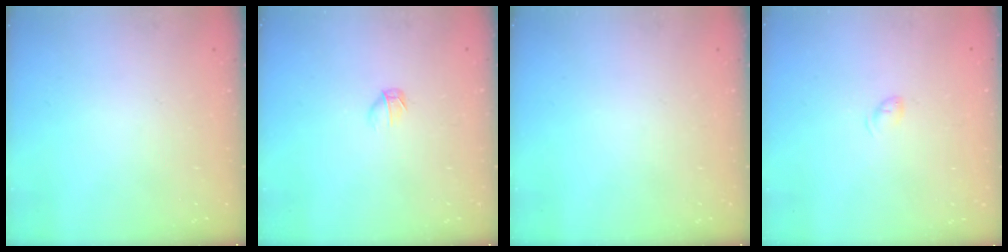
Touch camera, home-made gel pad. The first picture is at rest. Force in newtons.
{"total": 3.4, "press": 3.3, "slide": 1.0}
{"total": 0.0}
{"total": 4.1, "press": 4.0, "slide": 0.9}